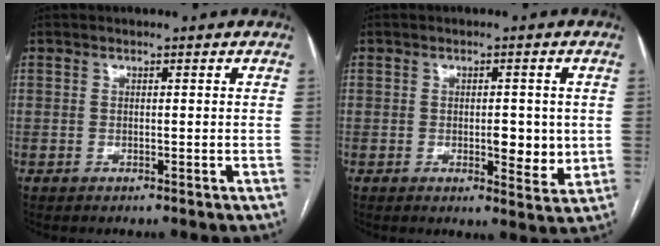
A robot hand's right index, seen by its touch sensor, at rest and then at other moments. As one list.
[{"total": 5.2, "force": [-0.2, 2.2, 4.7], "torque": [-0.062, -0.005, 0.001]}]